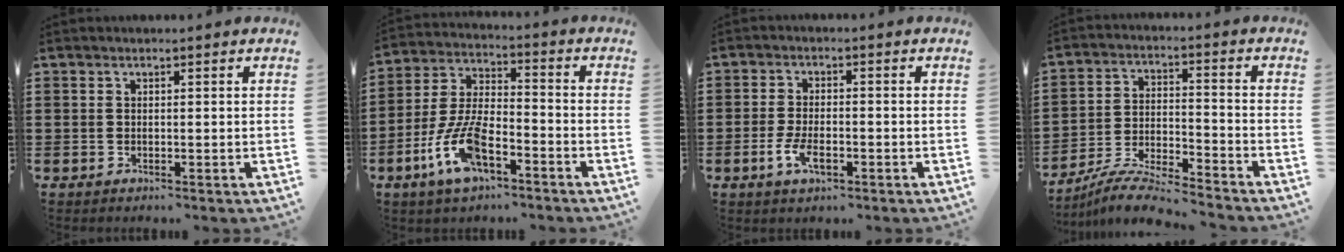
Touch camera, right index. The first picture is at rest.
{"total": 9.7, "force": [-5.1, 3.7, 7.4], "torque": [-0.183, -0.010, -0.100]}
{"total": 4.4, "force": [-1.7, 1.8, 3.6], "torque": [-0.083, -0.007, -0.035]}
{"total": 7.8, "force": [-7.5, 0.0, 2.2], "torque": [-0.052, 0.001, -0.148]}